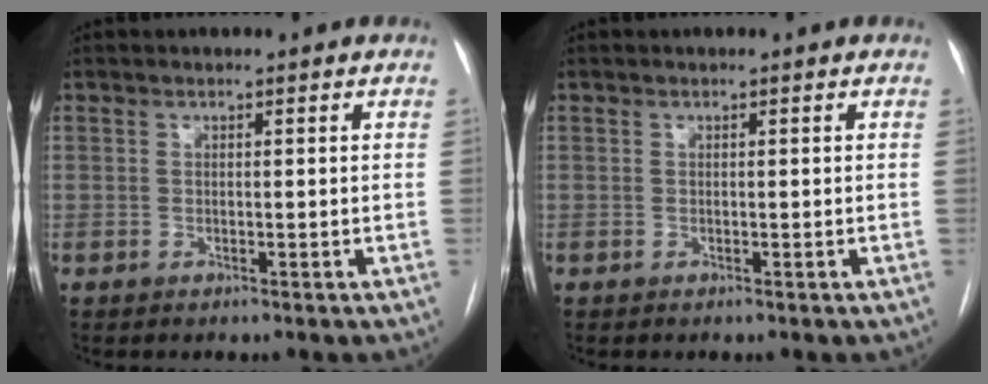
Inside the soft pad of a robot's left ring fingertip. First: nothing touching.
{"total": 0.0}